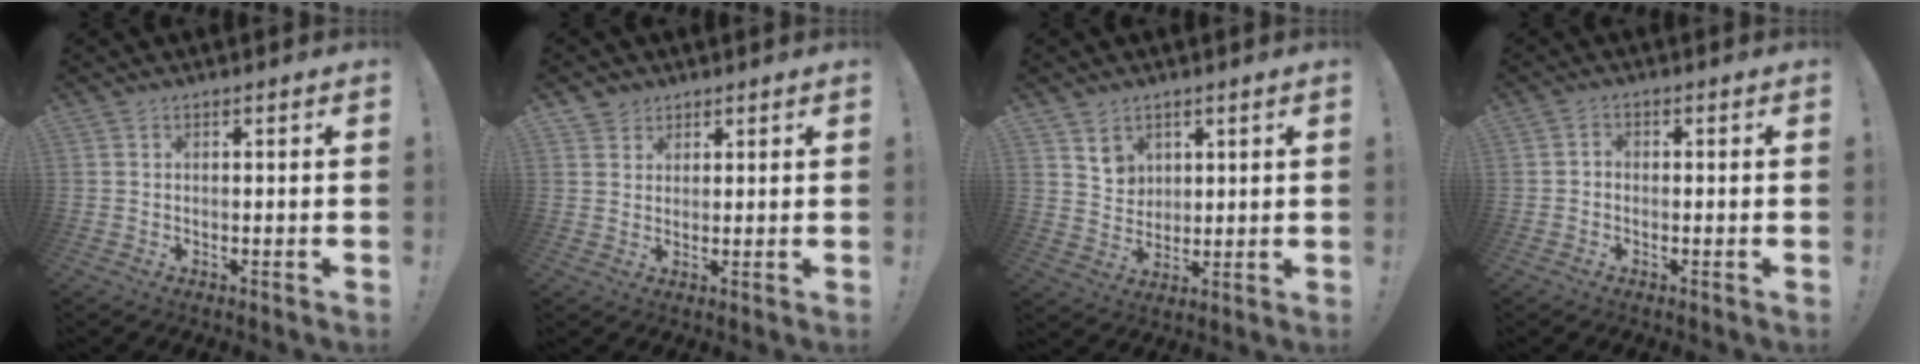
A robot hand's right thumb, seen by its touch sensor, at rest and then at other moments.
{"total": 3.7, "force": [2.4, 2.8, 0.0], "torque": [0.009, -0.015, 0.042]}
{"total": 6.7, "force": [4.1, 5.2, 0.9], "torque": [0.005, -0.038, 0.077]}
{"total": 1.5, "force": [-0.9, 1.0, 0.7], "torque": [-0.012, 0.006, -0.016]}